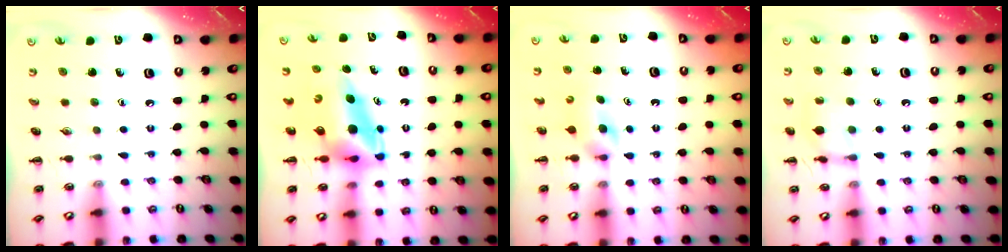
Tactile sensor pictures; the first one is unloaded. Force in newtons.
{"total": 7.9, "press": 7.6, "slide": 2.3}
{"total": 3.9, "press": 3.6, "slide": 1.3}
{"total": 10.5, "press": 10.3, "slide": 1.5}